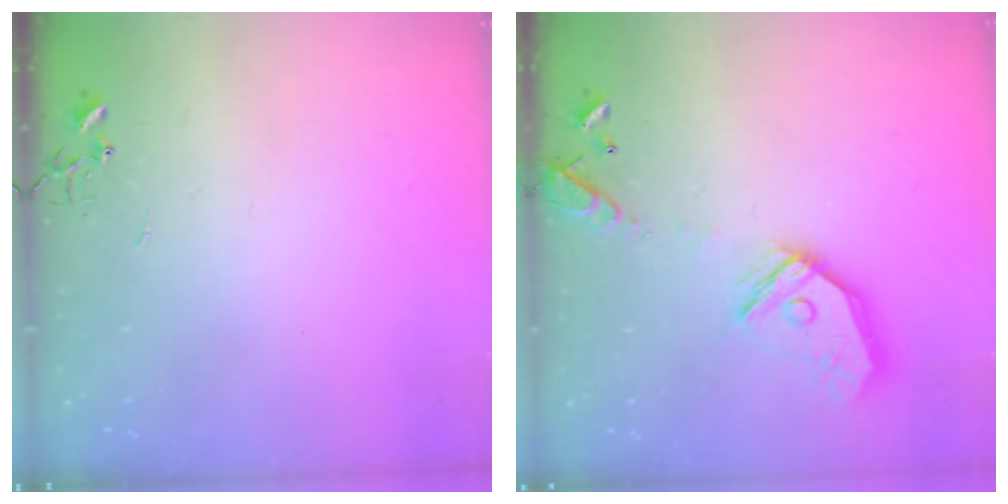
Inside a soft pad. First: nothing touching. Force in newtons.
{"total": 16.2, "press": 16.1, "slide": 2.1}